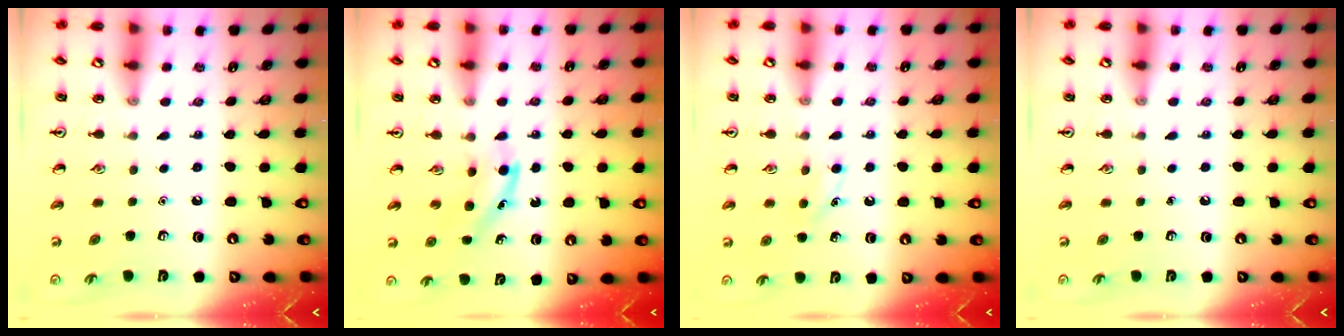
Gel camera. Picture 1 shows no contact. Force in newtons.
{"total": 4.1, "press": 3.9, "slide": 1.2}
{"total": 5.1, "press": 4.8, "slide": 1.7}
{"total": 0.0}